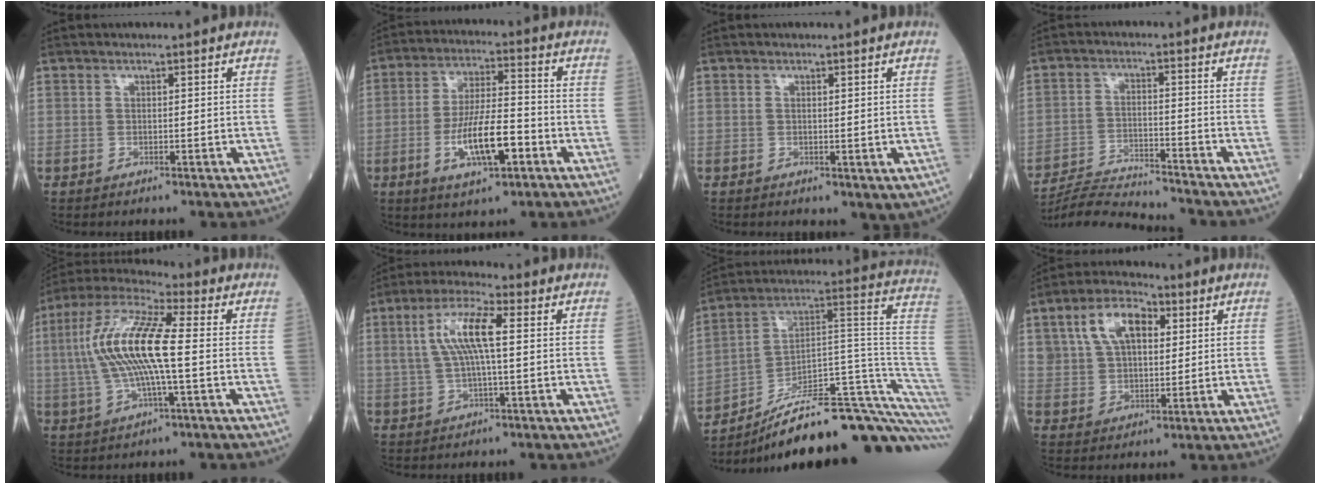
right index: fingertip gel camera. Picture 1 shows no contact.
{"total": 9.6, "force": [-3.4, 2.3, 8.6], "torque": [-0.162, 0.002, -0.059]}
{"total": 2.0, "force": [-0.1, 1.2, 1.6], "torque": [-0.021, -0.003, 0.008]}
{"total": 10.7, "force": [-10.5, -0.9, 1.9], "torque": [-0.028, -0.004, -0.183]}
{"total": 13.9, "force": [-0.2, 2.0, 13.7], "torque": [-0.288, 0.014, -0.010]}
{"total": 8.0, "force": [1.3, 1.3, 7.8], "torque": [-0.161, 0.018, 0.023]}
{"total": 27.1, "force": [-20.4, 1.5, 17.8], "torque": [-0.138, 0.048, -0.304]}
{"total": 9.6, "force": [3.4, 5.5, 7.0], "torque": [-0.136, 0.029, 0.065]}